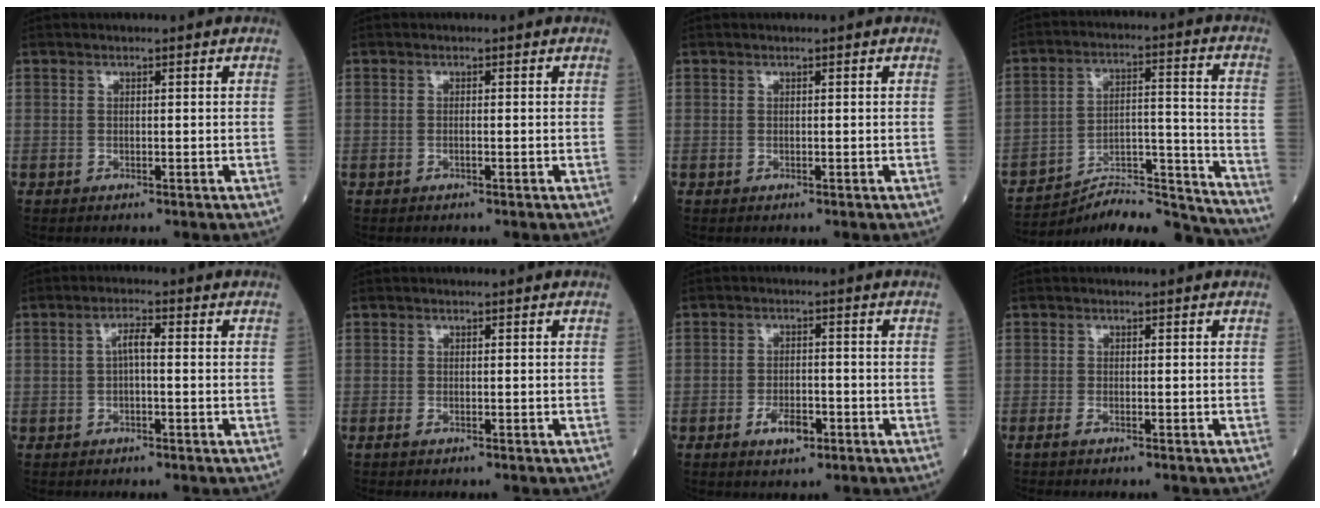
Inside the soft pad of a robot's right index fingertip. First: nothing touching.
{"total": 0.5, "force": [-0.2, 0.0, 0.5], "torque": [-0.011, 0.000, -0.003]}
{"total": 0.0}
{"total": 19.5, "force": [-19.1, 0.9, 4.0], "torque": [-0.052, 0.036, -0.289]}
{"total": 2.6, "force": [-0.1, 0.6, 2.5], "torque": [-0.044, 0.007, -0.002]}
{"total": 0.7, "force": [-0.6, 0.0, 0.3], "torque": [-0.010, -0.001, -0.009]}
{"total": 4.0, "force": [-2.0, 1.7, 2.9], "torque": [-0.051, 0.001, -0.031]}
{"total": 1.5, "force": [-1.3, 0.0, 0.8], "torque": [-0.014, -0.001, -0.016]}